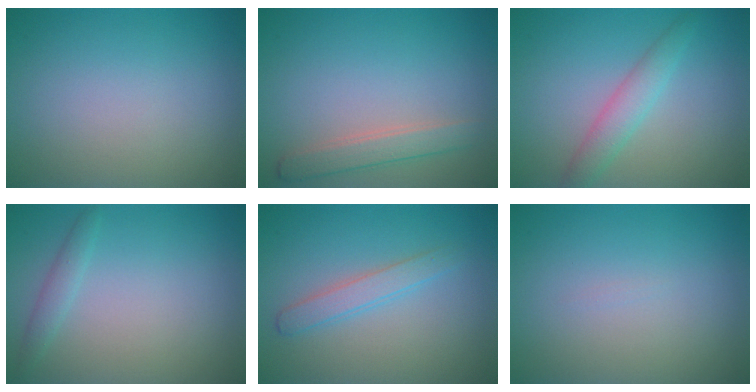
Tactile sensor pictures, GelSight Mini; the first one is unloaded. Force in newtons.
{"total": 2.3, "press": 2.3, "slide": 0.1}
{"total": 2.6, "press": 2.6, "slide": 0.0}
{"total": 1.3, "press": 1.3, "slide": 0.1}
{"total": 2.1, "press": 2.1, "slide": 0.0}
{"total": 0.0}